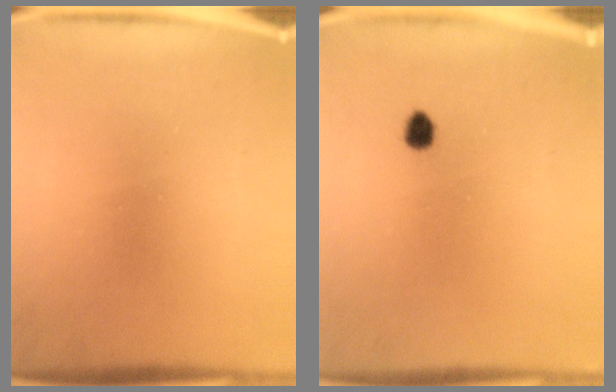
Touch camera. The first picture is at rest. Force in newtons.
{"total": 1.8}